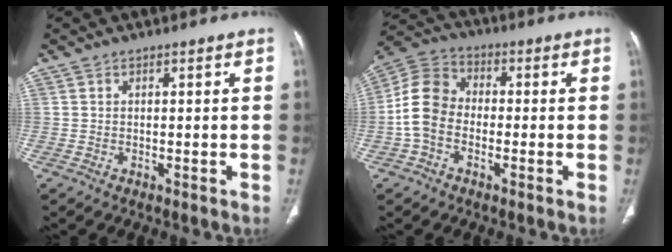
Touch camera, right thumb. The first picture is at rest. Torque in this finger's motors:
{"motor_torque": [0.44, 0.31, 1.18, -0.60, 0.10]}